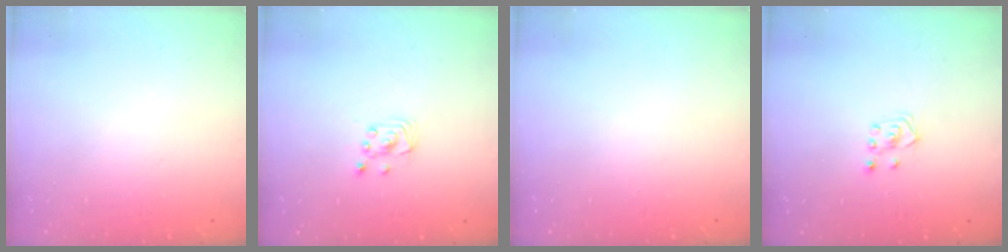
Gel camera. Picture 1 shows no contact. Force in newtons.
{"total": 2.7, "press": 2.7, "slide": 0.2}
{"total": 0.0}
{"total": 3.6, "press": 3.6, "slide": 0.4}